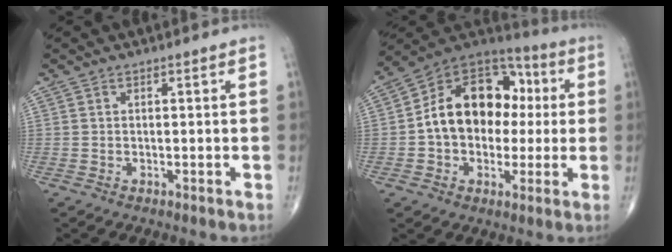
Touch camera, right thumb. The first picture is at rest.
{"total": 18.1, "force": [0.7, 13.2, 12.4], "torque": [-0.156, 0.040, 0.002]}